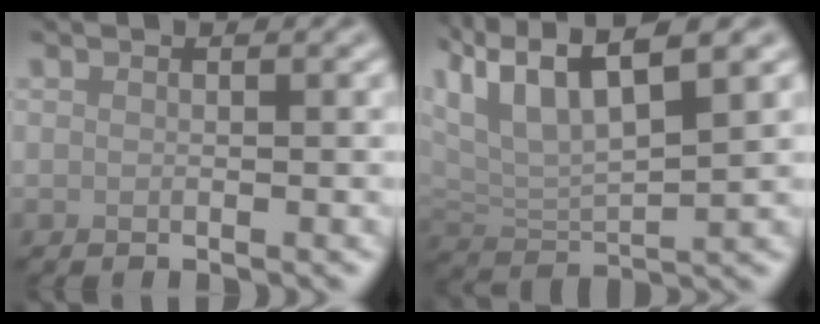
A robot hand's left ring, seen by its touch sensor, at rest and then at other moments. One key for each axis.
{"total": 8.3, "fx": 4.5, "fy": 2.9, "fz": 6.4, "tx": -0.130, "ty": 0.016, "tz": 0.079}